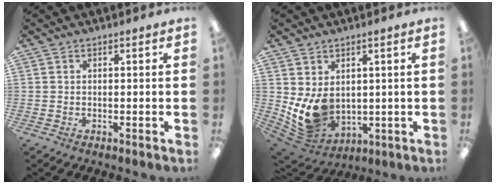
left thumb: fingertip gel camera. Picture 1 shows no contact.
{"total": 9.4, "force": [1.5, 7.4, 5.5], "torque": [-0.114, -0.023, 0.037]}